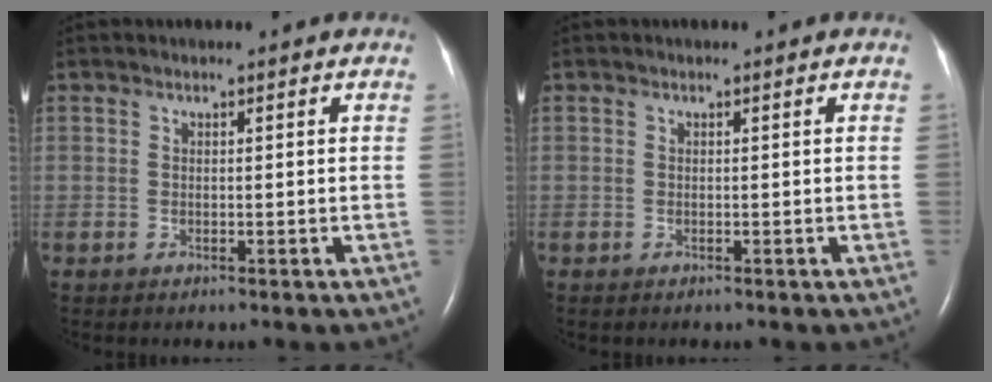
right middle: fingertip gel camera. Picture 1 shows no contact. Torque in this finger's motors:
{"motor_torque": [-0.28, -0.02, -0.05, 0.00]}